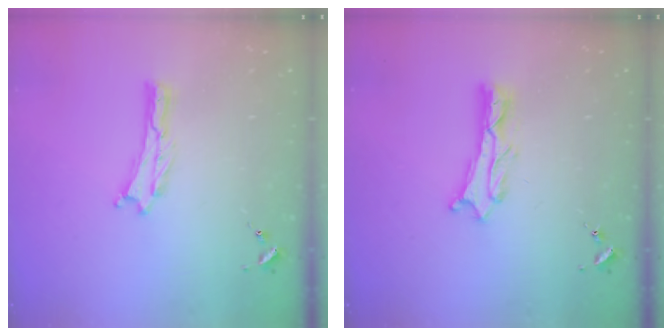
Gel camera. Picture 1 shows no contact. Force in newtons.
{"total": 2.0, "press": 2.0, "slide": 0.2}